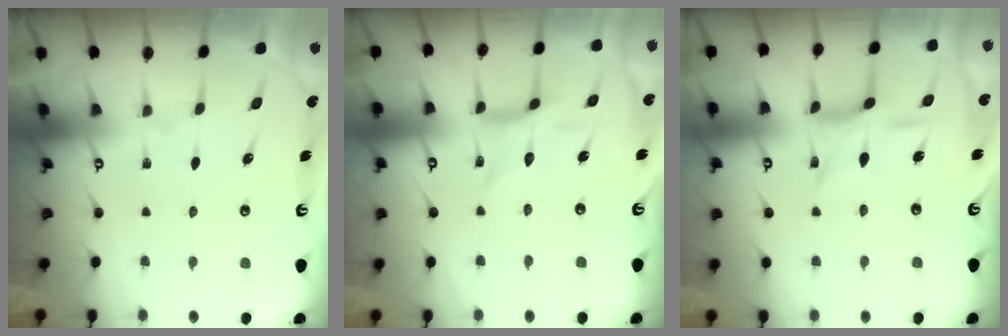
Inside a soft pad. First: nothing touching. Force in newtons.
{"total": 1.2, "press": 1.2, "slide": 0.1}
{"total": 6.7, "press": 6.6, "slide": 0.5}